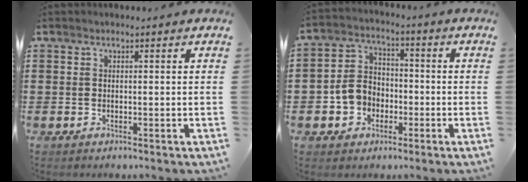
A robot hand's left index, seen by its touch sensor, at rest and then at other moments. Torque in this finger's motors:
{"motor_torque": [1.16, 0.57, 0.33, 0.10]}